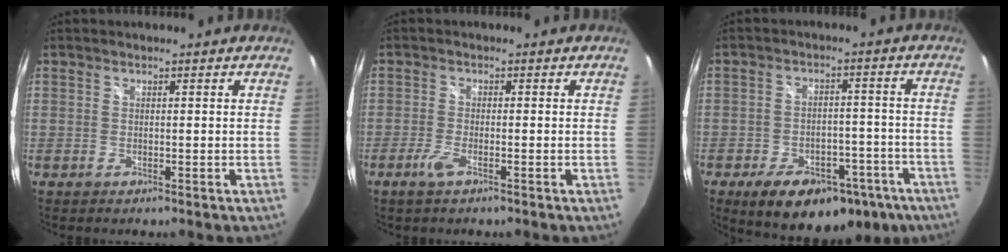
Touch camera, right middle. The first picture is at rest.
{"total": 2.9, "force": [-1.9, 0.5, 2.2], "torque": [-0.053, -0.006, -0.038]}
{"total": 18.1, "force": [-11.7, 9.5, 10.0], "torque": [-0.174, 0.000, -0.143]}